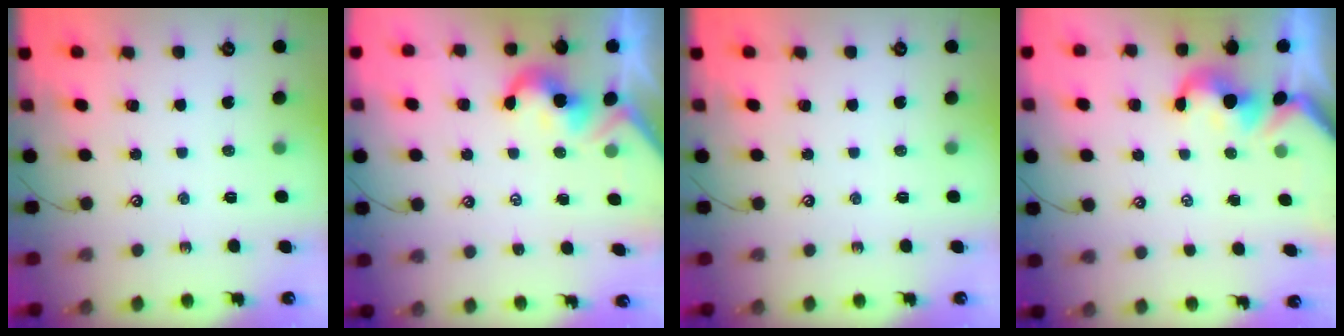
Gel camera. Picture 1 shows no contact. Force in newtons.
{"total": 2.0, "press": 1.9, "slide": 0.5}
{"total": 0.0}
{"total": 0.5, "press": 0.2, "slide": 0.5}